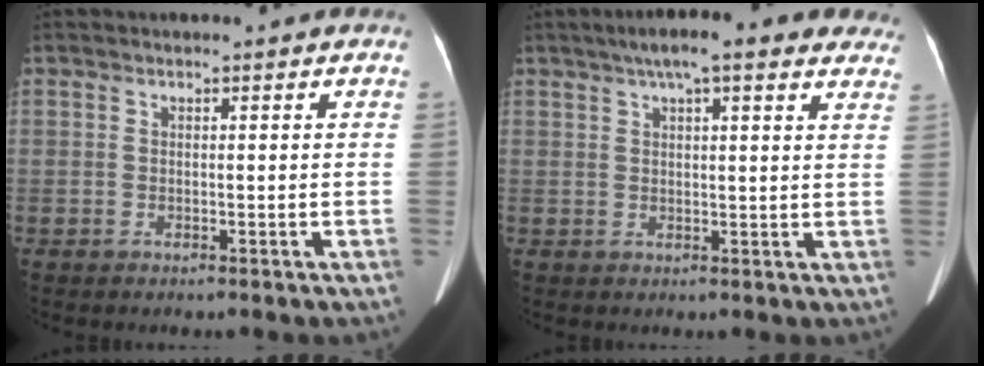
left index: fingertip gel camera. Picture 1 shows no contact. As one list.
[{"total": 13.6, "force": [10.3, 3.0, 8.4], "torque": [-0.118, 0.043, 0.131]}]